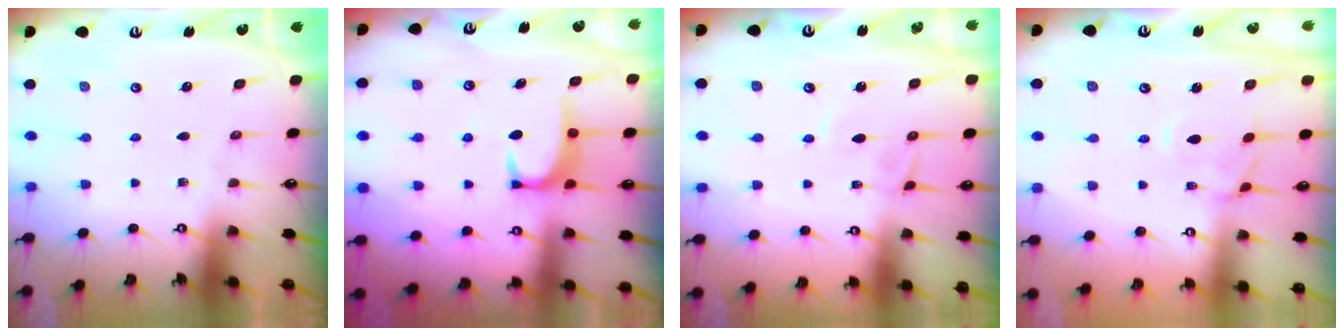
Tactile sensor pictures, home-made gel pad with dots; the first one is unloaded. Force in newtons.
{"total": 2.9, "press": 2.9, "slide": 0.5}
{"total": 3.5, "press": 3.5, "slide": 0.3}
{"total": 0.9, "press": 0.5, "slide": 0.7}